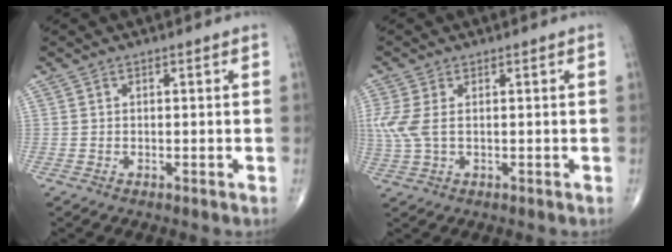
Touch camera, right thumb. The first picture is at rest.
{"total": 5.5, "force": [0.6, 3.0, 4.6], "torque": [-0.137, 0.008, 0.021]}